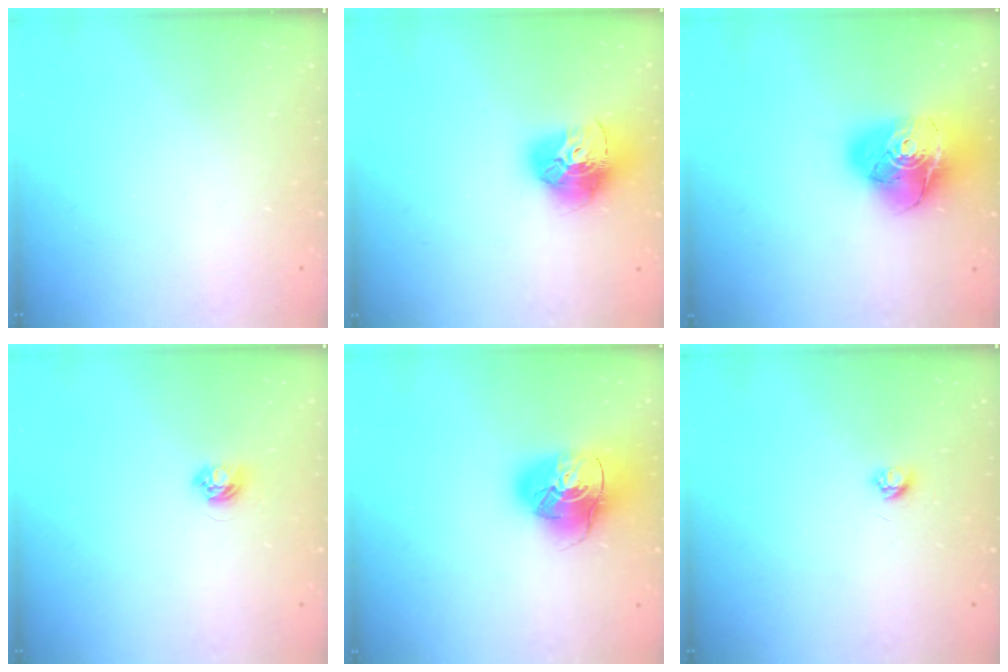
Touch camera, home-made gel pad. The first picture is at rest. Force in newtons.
{"total": 15.9, "press": 15.9, "slide": 1.6}
{"total": 18.9, "press": 18.8, "slide": 2.1}
{"total": 4.0, "press": 4.0, "slide": 0.4}
{"total": 17.5, "press": 17.3, "slide": 2.6}
{"total": 3.7, "press": 3.7, "slide": 0.3}